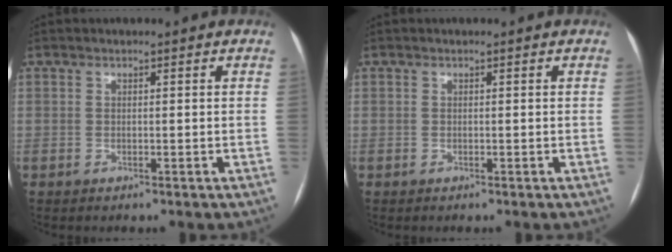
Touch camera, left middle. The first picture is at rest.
{"total": 0.0}